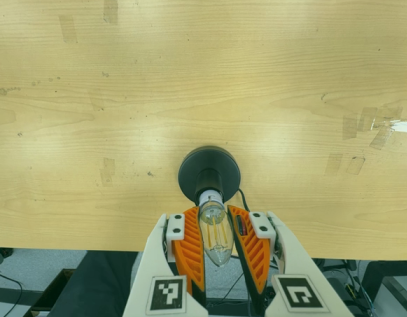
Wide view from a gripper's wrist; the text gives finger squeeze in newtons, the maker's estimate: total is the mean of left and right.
{"total": 14.1, "left": 14.2, "right": 13.9}